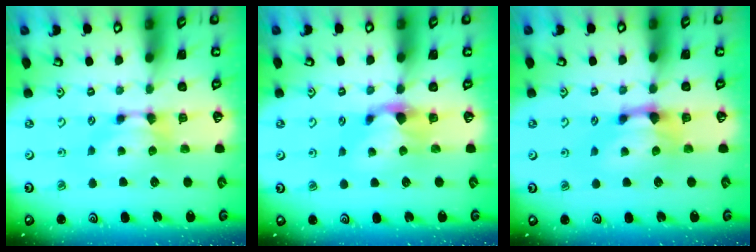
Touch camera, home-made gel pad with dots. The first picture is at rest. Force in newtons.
{"total": 1.4, "press": 0.6, "slide": 1.3}
{"total": 1.7, "press": 1.1, "slide": 1.3}